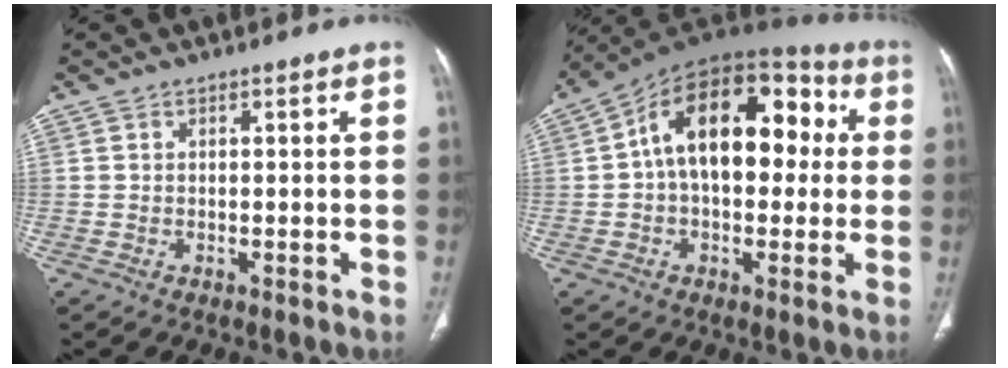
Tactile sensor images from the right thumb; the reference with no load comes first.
{"total": 19.9, "force": [2.6, 12.0, 15.7], "torque": [-0.206, 0.051, 0.030]}